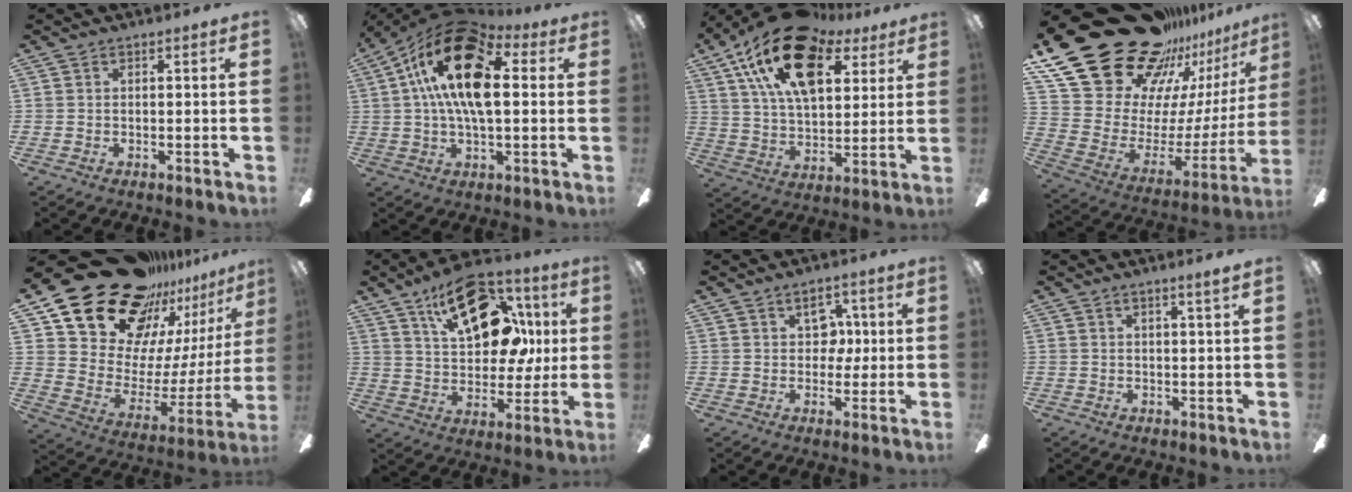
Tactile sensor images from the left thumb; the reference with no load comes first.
{"total": 21.2, "force": [5.9, 10.5, 17.4], "torque": [-0.320, -0.004, 0.093]}
{"total": 22.9, "force": [12.3, 12.2, 15.0], "torque": [-0.267, -0.044, 0.215]}
{"total": 31.9, "force": [23.5, 15.5, 15.0], "torque": [-0.252, -0.188, 0.463]}
{"total": 27.3, "force": [21.6, 12.9, 10.5], "torque": [-0.172, -0.161, 0.412]}
{"total": 23.0, "force": [10.4, 13.5, 15.4], "torque": [-0.224, -0.038, 0.179]}
{"total": 6.8, "force": [2.6, 5.0, 3.9], "torque": [-0.047, 0.002, 0.042]}
{"total": 2.0, "force": [1.3, -0.2, 1.4], "torque": [-0.029, -0.002, 0.022]}